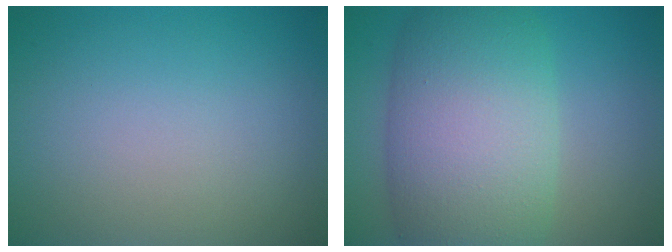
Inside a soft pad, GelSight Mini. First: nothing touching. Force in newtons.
{"total": 11.3, "press": 11.3, "slide": 0.5}